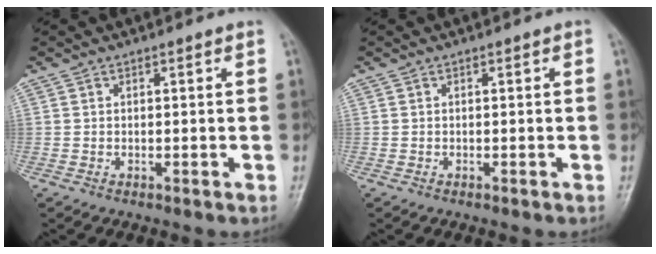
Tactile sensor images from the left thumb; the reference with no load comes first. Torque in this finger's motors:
{"motor_torque": [0.00, 0.00, -0.02, -0.03, 0.00]}